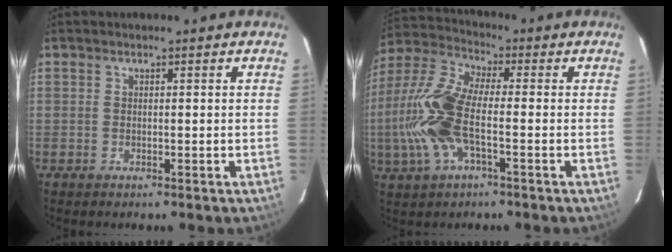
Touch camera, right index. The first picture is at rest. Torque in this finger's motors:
{"motor_torque": [1.40, -0.74, 1.05, 0.21]}